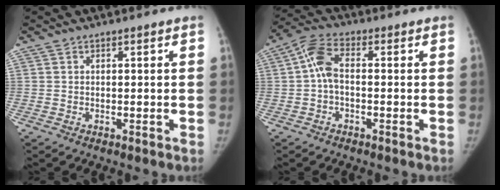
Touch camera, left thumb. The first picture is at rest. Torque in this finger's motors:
{"motor_torque": [-0.25, 0.19, 0.19, -0.12, 0.02]}